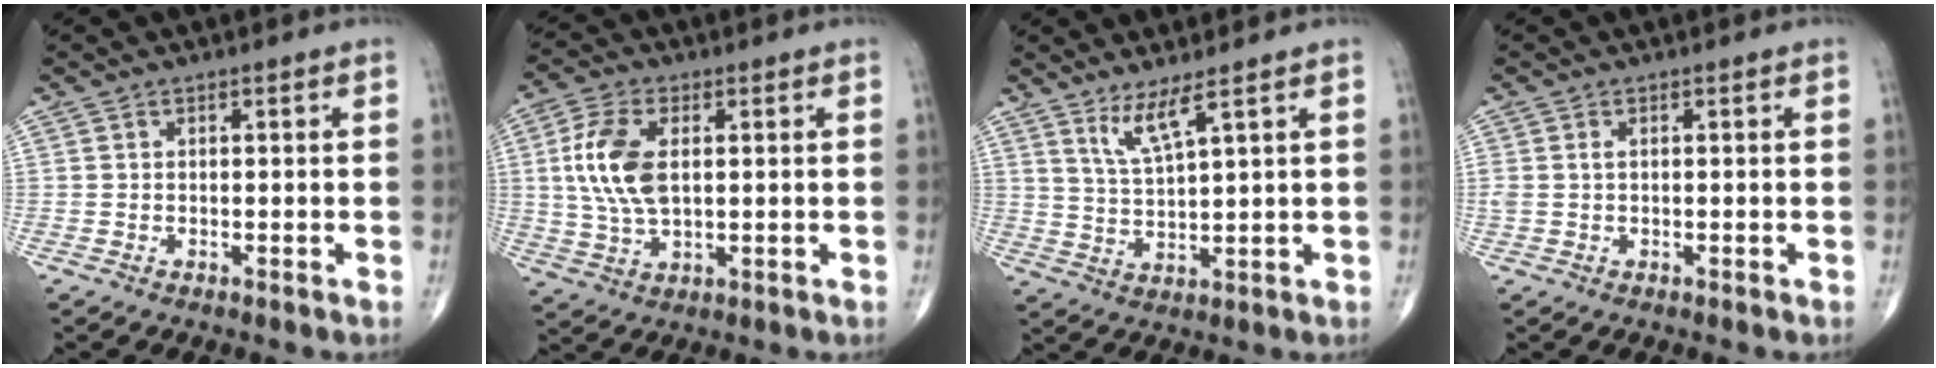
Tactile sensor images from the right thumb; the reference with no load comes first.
{"total": 10.7, "force": [1.6, 5.7, 8.9], "torque": [-0.190, -0.001, 0.033]}
{"total": 5.2, "force": [3.5, 0.1, 3.9], "torque": [-0.081, -0.038, 0.075]}
{"total": 1.5, "force": [0.3, 0.8, 1.2], "torque": [-0.037, 0.009, 0.009]}